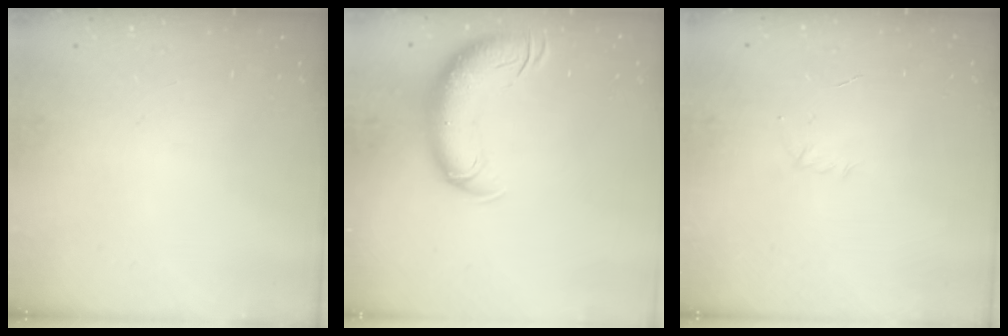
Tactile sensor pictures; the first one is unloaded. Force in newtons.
{"total": 11.3, "press": 10.9, "slide": 3.0}
{"total": 2.9, "press": 2.8, "slide": 0.7}